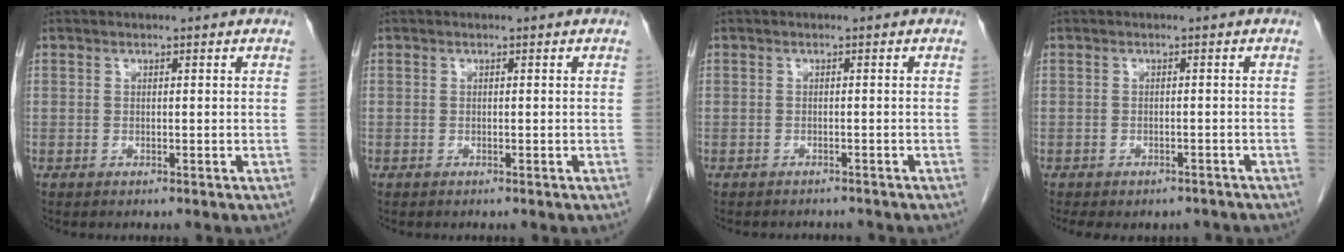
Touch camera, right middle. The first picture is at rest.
{"total": 0.0}
{"total": 4.0, "force": [-3.7, 1.1, 0.8], "torque": [-0.008, -0.001, -0.045]}
{"total": 7.7, "force": [-6.3, 3.6, 2.6], "torque": [-0.040, 0.006, -0.074]}